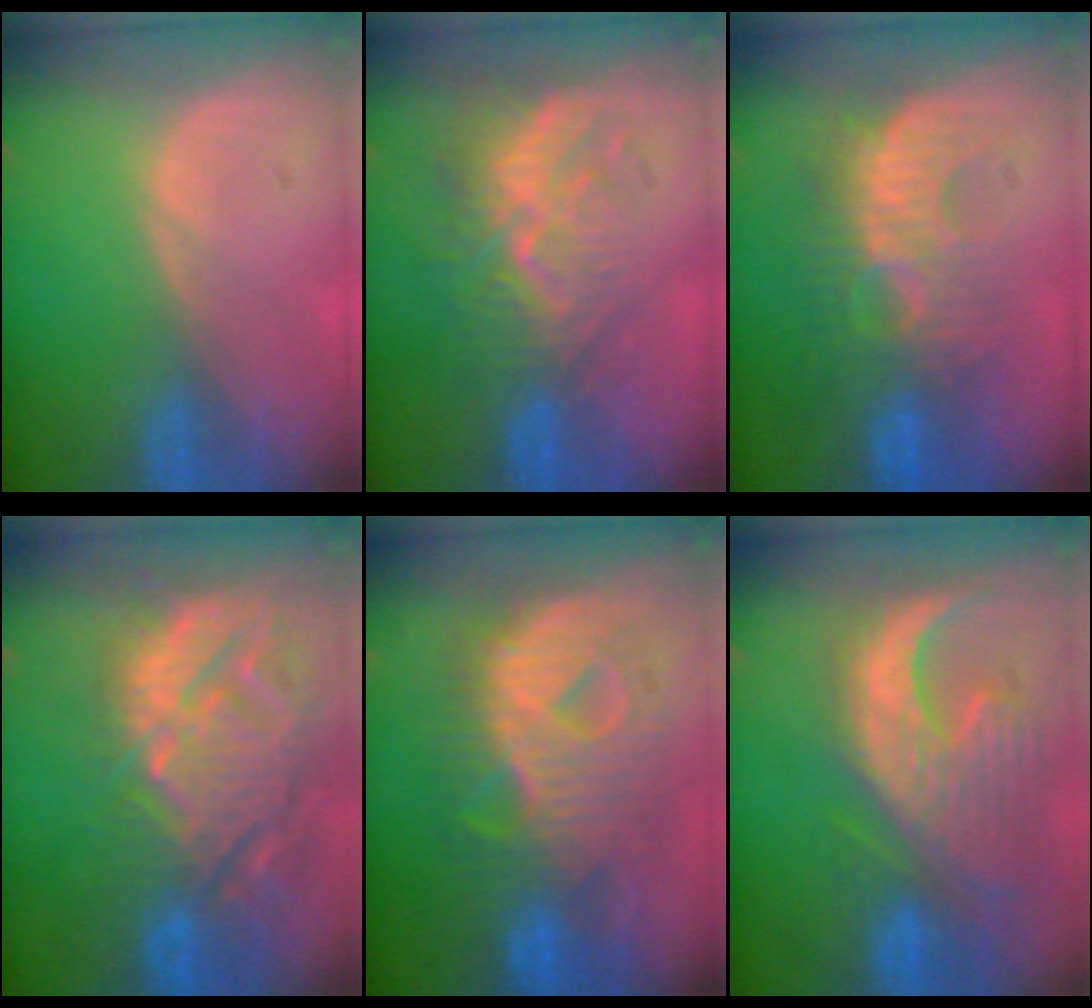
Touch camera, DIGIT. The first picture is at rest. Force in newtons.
{"total": 10.0, "press": 8.7, "slide": 5.1}
{"total": 9.0, "press": 8.9, "slide": 1.7}
{"total": 14.7, "press": 12.6, "slide": 7.5}
{"total": 12.7, "press": 12.7, "slide": 1.2}
{"total": 13.3, "press": 11.3, "slide": 7.0}